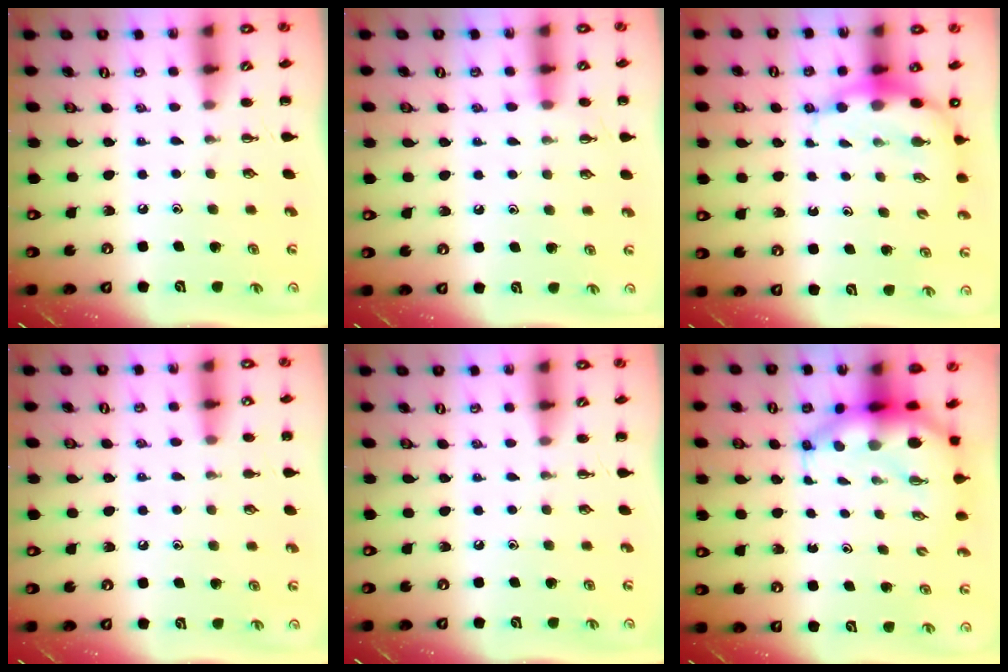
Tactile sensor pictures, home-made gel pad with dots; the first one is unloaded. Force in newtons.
{"total": 8.9, "press": 8.7, "slide": 2.2}
{"total": 7.1, "press": 6.9, "slide": 1.7}
{"total": 6.7, "press": 6.3, "slide": 2.3}
{"total": 0.0}
{"total": 7.3, "press": 7.0, "slide": 2.1}